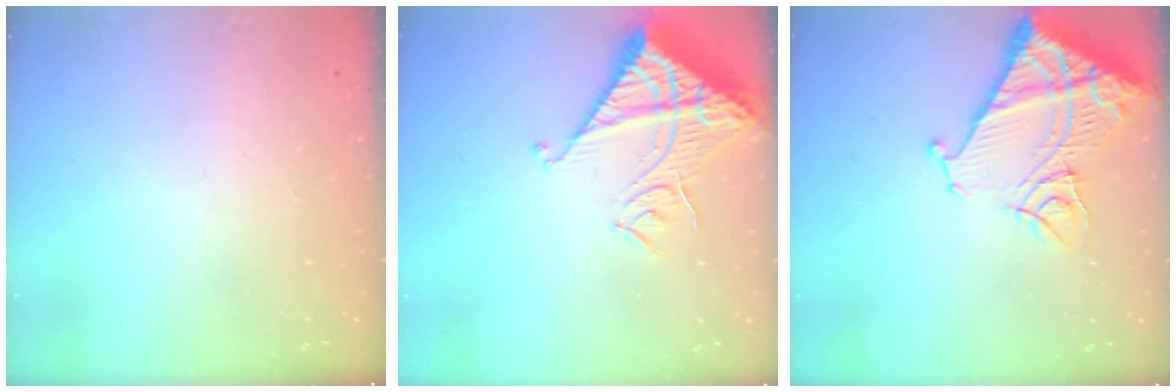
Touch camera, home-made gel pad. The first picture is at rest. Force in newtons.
{"total": 14.3, "press": 14.2, "slide": 1.6}
{"total": 18.4, "press": 18.3, "slide": 2.2}